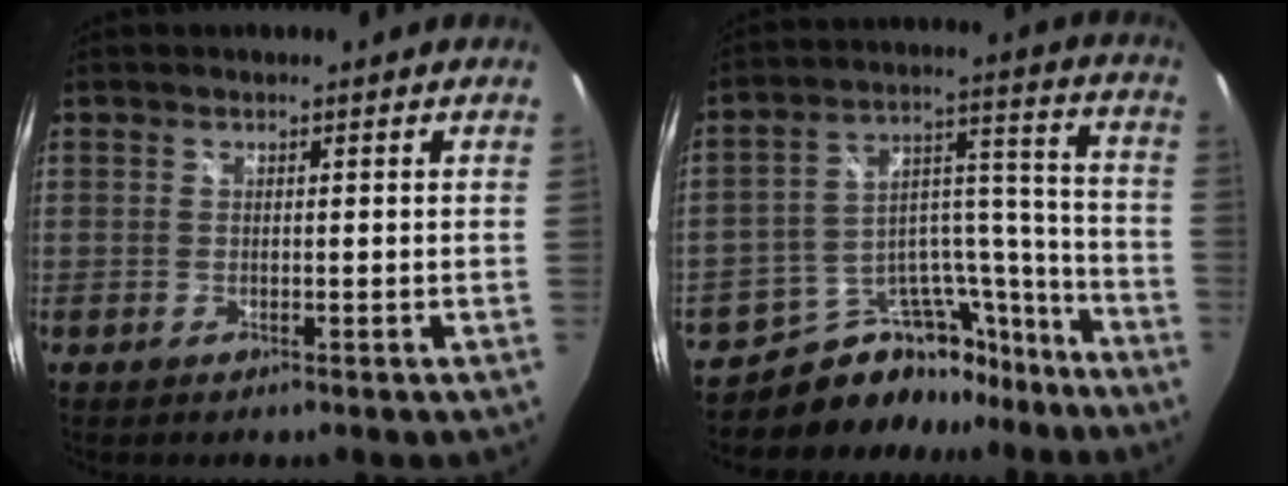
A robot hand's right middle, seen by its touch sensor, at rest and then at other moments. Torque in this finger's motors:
{"motor_torque": [0.81, -1.33, -0.03, 0.00]}